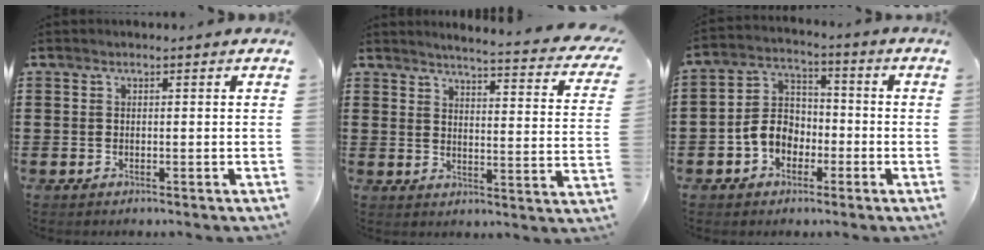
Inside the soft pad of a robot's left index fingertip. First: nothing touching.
{"total": 3.9, "force": [3.5, -0.5, 1.6], "torque": [-0.042, -0.037, 0.051]}
{"total": 6.2, "force": [-2.6, 4.8, 3.0], "torque": [-0.083, 0.013, -0.057]}